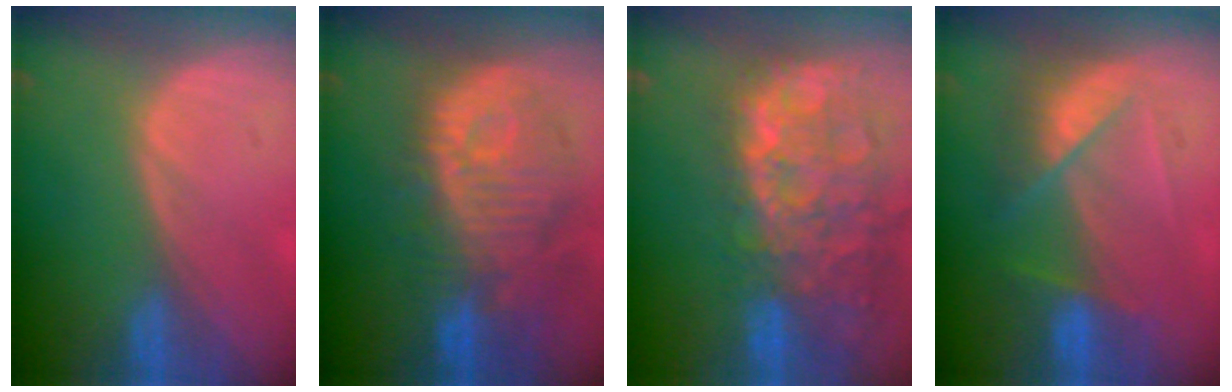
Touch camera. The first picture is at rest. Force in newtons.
{"total": 12.4, "press": 11.1, "slide": 5.6}
{"total": 15.0, "press": 12.2, "slide": 8.7}
{"total": 7.4, "press": 6.5, "slide": 3.4}